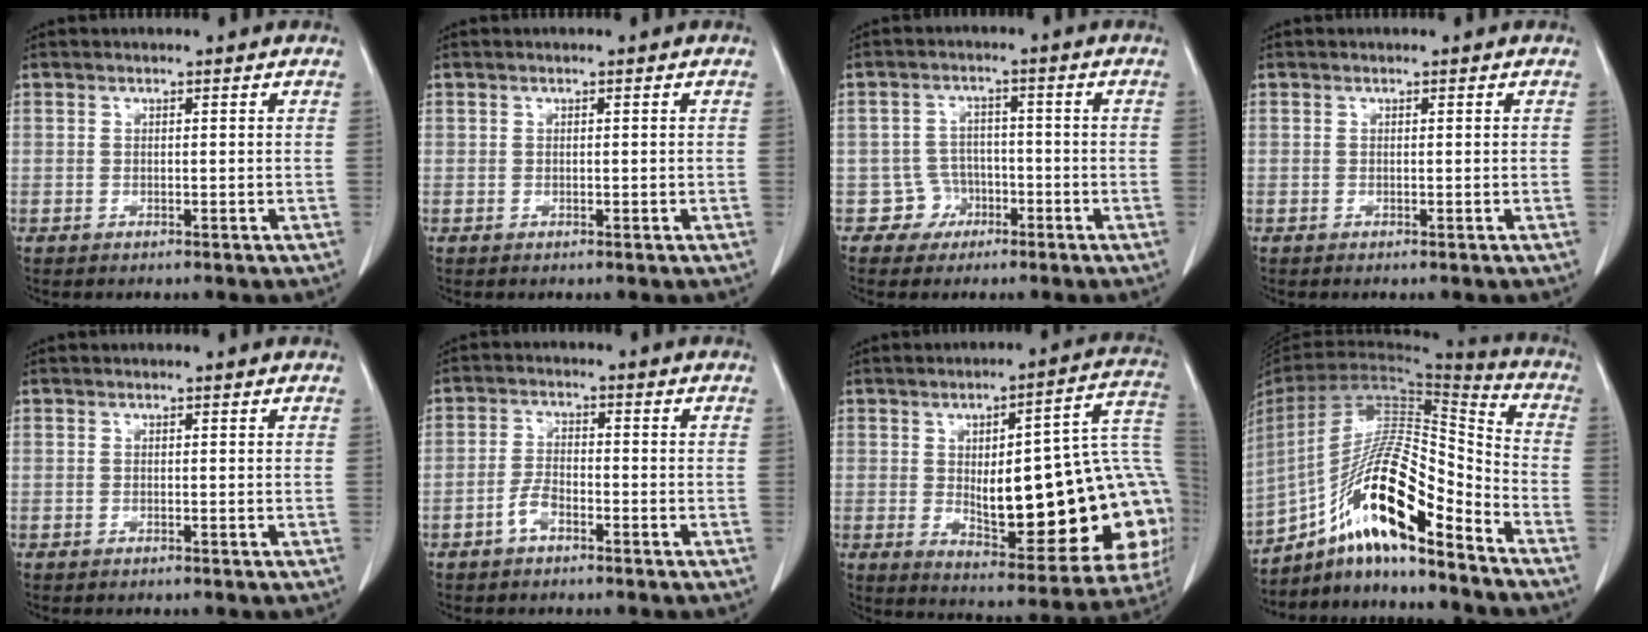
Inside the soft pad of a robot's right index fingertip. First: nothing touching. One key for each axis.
{"total": 0.0}
{"total": 4.1, "fx": -1.9, "fy": 3.6, "fz": -0.4, "tx": 0.018, "ty": 0.018, "tz": -0.029}
{"total": 0.0}
{"total": 0.0}
{"total": 3.3, "fx": -2.0, "fy": 1.5, "fz": 2.1, "tx": -0.041, "ty": 0.009, "tz": -0.038}
{"total": 26.4, "fx": -2.1, "fy": 7.5, "fz": 25.2, "tx": -0.250, "ty": 0.031, "tz": -0.005}
{"total": 19.1, "fx": -11.8, "fy": 3.1, "fz": 14.7, "tx": -0.289, "ty": 0.007, "tz": -0.209}